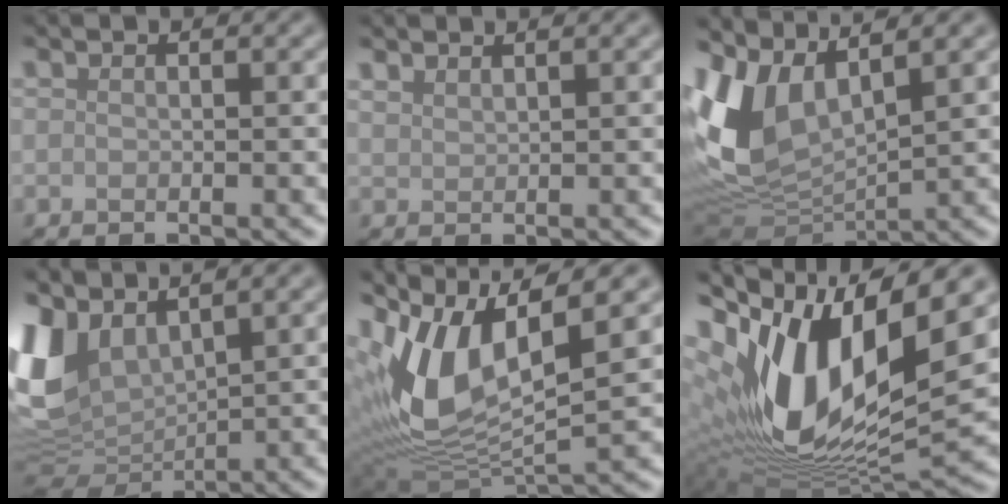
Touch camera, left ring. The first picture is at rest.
{"total": 1.3, "force": [1.3, 0.1, 0.2], "torque": [-0.006, 0.001, 0.026]}
{"total": 8.8, "force": [3.1, 4.7, 6.8], "torque": [-0.167, -0.002, 0.064]}
{"total": 8.0, "force": [3.5, 4.4, 5.7], "torque": [-0.147, -0.005, 0.069]}
{"total": 11.2, "force": [3.6, 5.2, 9.3], "torque": [-0.207, -0.008, 0.072]}
{"total": 15.9, "force": [3.8, 7.5, 13.5], "torque": [-0.275, 0.000, 0.069]}